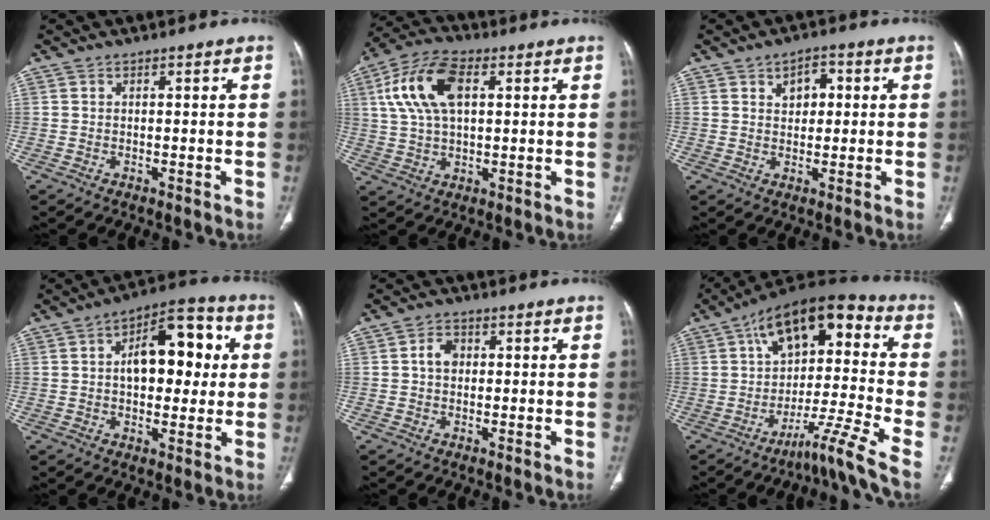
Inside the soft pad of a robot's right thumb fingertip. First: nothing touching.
{"total": 13.0, "force": [3.6, 7.0, 10.4], "torque": [-0.209, 0.015, 0.068]}
{"total": 4.2, "force": [1.4, 2.8, 2.8], "torque": [-0.018, 0.005, 0.017]}
{"total": 14.9, "force": [2.6, 8.3, 12.1], "torque": [-0.131, 0.023, 0.033]}
{"total": 3.2, "force": [0.4, 2.5, 2.0], "torque": [-0.029, 0.010, 0.003]}
{"total": 16.7, "force": [-3.3, 3.2, 16.0], "torque": [-0.240, 0.057, -0.069]}